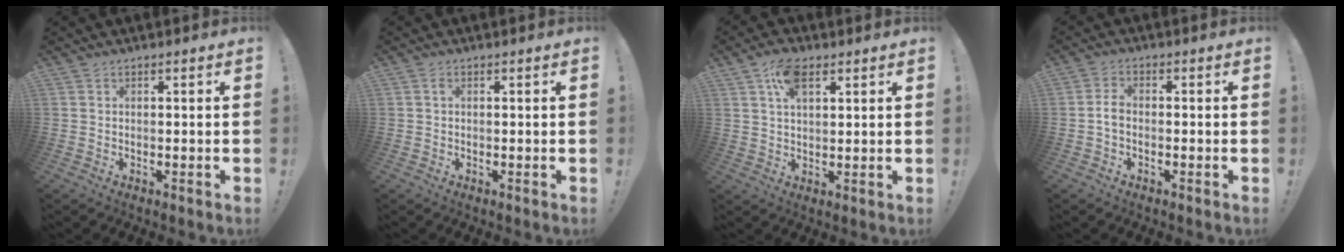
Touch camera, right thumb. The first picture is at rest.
{"total": 0.5, "force": [-0.1, 0.3, 0.4], "torque": [-0.011, 0.003, -0.001]}
{"total": 8.0, "force": [3.9, 4.1, 5.6], "torque": [-0.094, -0.002, 0.071]}
{"total": 3.1, "force": [-0.7, 1.8, 2.4], "torque": [-0.048, 0.007, -0.015]}